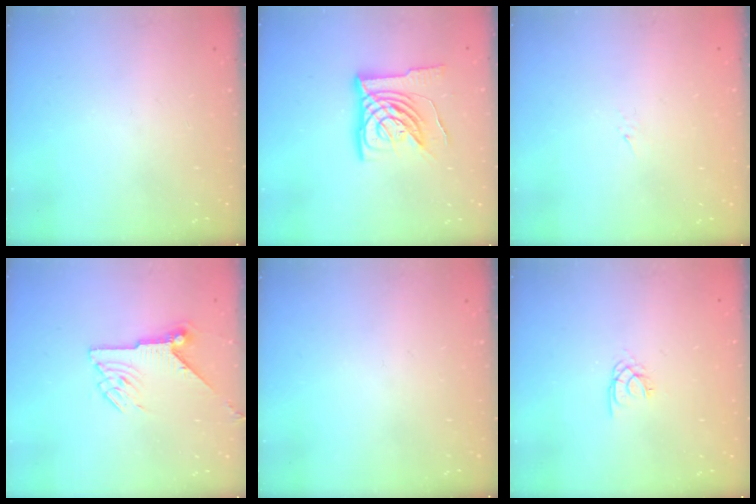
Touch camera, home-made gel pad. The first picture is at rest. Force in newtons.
{"total": 16.6, "press": 16.5, "slide": 2.0}
{"total": 3.6, "press": 3.6, "slide": 0.7}
{"total": 7.9, "press": 7.9, "slide": 0.2}
{"total": 0.0}
{"total": 2.0, "press": 2.0, "slide": 0.3}